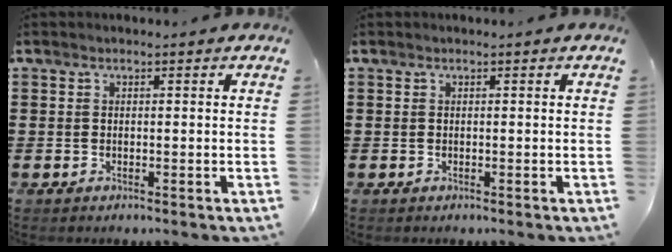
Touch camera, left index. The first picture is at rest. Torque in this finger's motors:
{"motor_torque": [0.00, 0.00, 0.00, 0.00]}